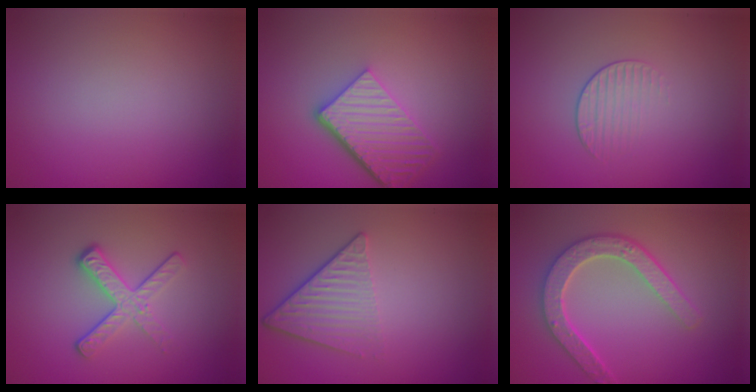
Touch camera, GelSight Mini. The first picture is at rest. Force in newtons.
{"total": 5.4, "press": 3.8, "slide": 3.8}
{"total": 1.5, "press": 0.7, "slide": 1.3}
{"total": 3.7, "press": 2.5, "slide": 2.7}
{"total": 4.5, "press": 3.1, "slide": 3.3}
{"total": 4.8, "press": 3.7, "slide": 3.0}